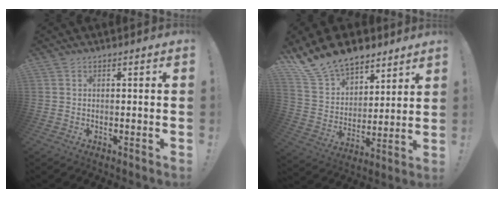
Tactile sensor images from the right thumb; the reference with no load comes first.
{"total": 16.4, "force": [13.2, 8.6, 4.4], "torque": [-0.095, -0.096, 0.252]}